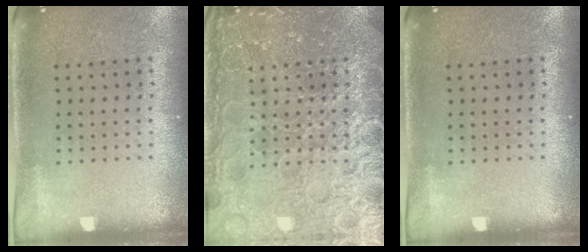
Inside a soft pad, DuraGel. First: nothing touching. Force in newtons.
{"total": 7.0, "press": 7.0, "slide": 1.0}
{"total": 0.0}